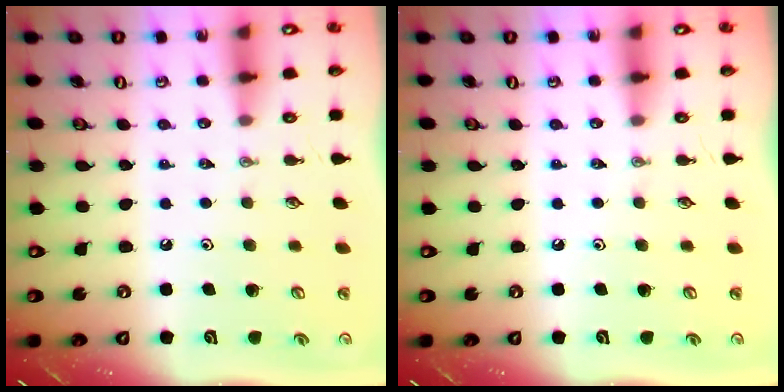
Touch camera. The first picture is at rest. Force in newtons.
{"total": 0.0}